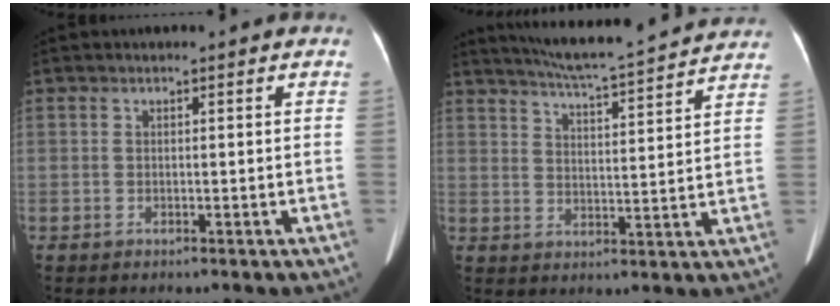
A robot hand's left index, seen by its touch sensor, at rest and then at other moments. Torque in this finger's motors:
{"motor_torque": [0.74, -1.39, -0.06, 0.02]}